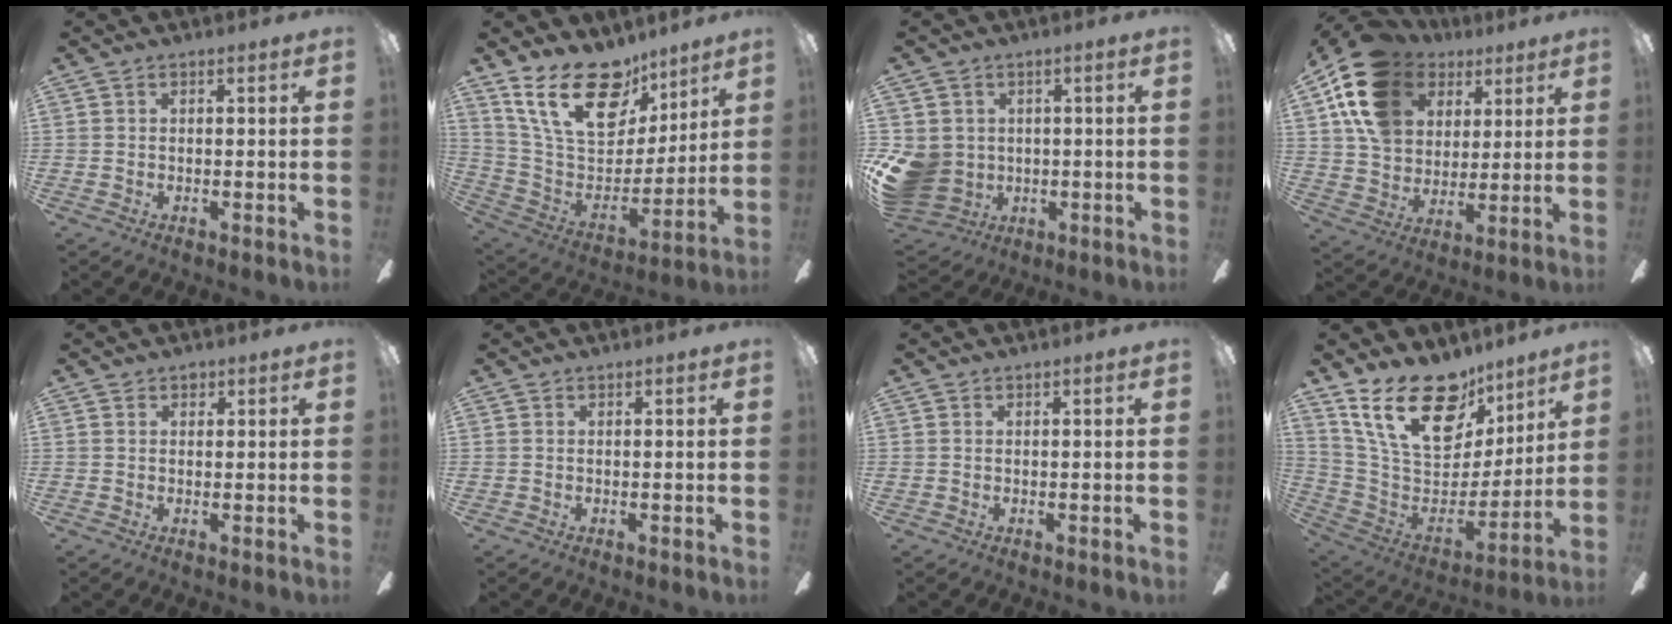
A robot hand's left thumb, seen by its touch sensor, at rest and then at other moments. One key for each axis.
{"total": 23.4, "fx": 14.3, "fy": 12.9, "fz": 13.2, "tx": -0.241, "ty": -0.079, "tz": 0.259}
{"total": 10.5, "fx": -0.8, "fy": 9.4, "fz": 4.6, "tx": -0.118, "ty": 0.007, "tz": -0.008}
{"total": 17.4, "fx": 9.0, "fy": 12.5, "fz": 8.0, "tx": -0.160, "ty": -0.039, "tz": 0.172}
{"total": 1.3, "fx": 0.8, "fy": 1.0, "fz": 0.4, "tx": -0.001, "ty": 0.001, "tz": 0.013}
{"total": 0.0}
{"total": 0.0}
{"total": 24.3, "fx": 14.6, "fy": 13.4, "fz": 14.2, "tx": -0.256, "ty": -0.084, "tz": 0.267}